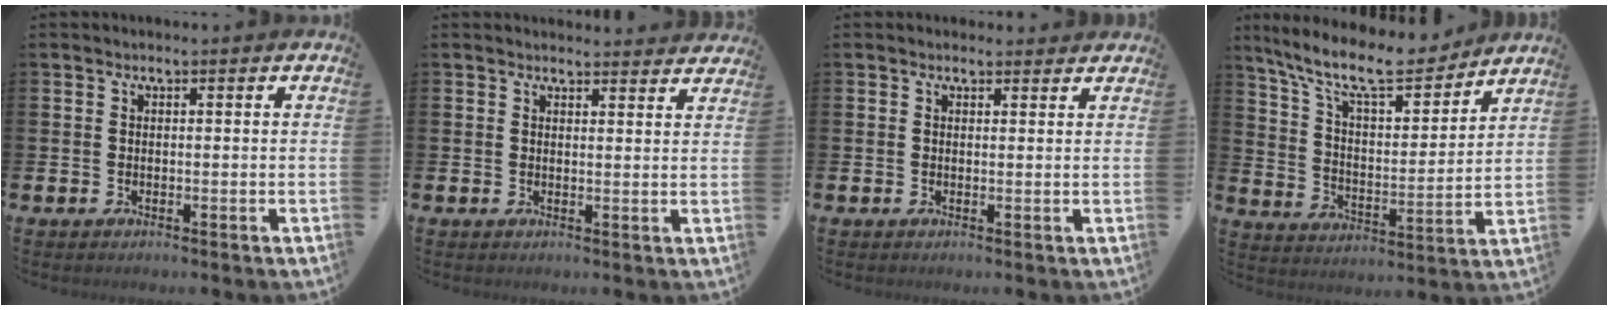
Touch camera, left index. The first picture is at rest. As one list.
[{"total": 2.3, "force": [2.3, 0.3, -0.2], "torque": [0.011, -0.017, 0.039]}, {"total": 1.1, "force": [0.9, 0.5, 0.1], "torque": [0.005, 0.003, 0.016]}, {"total": 11.5, "force": [10.1, 2.8, 4.7], "torque": [-0.122, -0.063, 0.175]}]